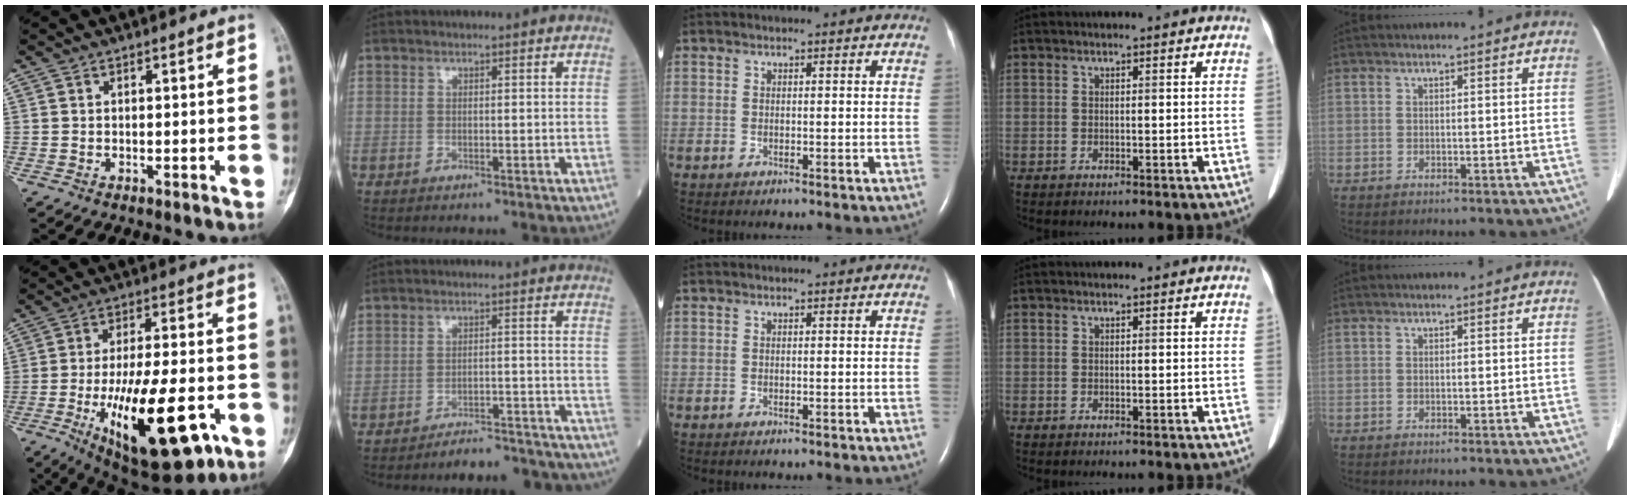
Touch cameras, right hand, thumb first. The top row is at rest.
{"thumb": {"total": 23.7, "force": [-8.5, 8.9, 20.2], "torque": [-0.318, 0.012, -0.114]}, "index": {"total": 11.6, "force": [-11.3, 1.5, 1.9], "torque": [-0.003, 0.018, -0.139]}}